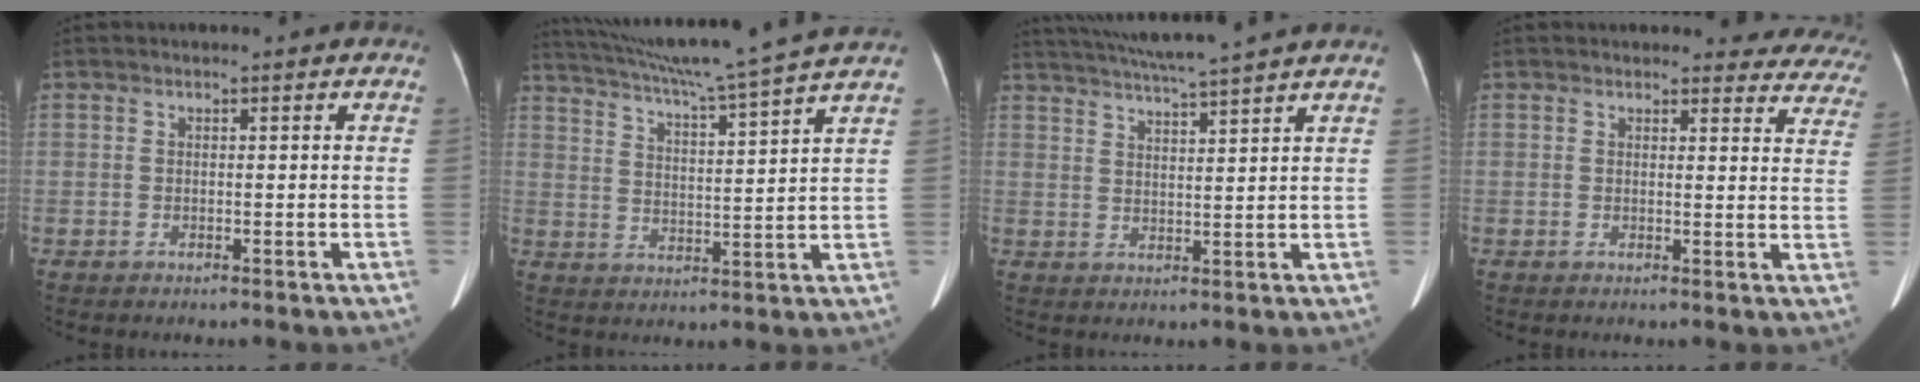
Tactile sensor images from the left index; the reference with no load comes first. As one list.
[{"total": 16.4, "force": [14.3, -2.6, 7.6], "torque": [-0.137, -0.019, 0.208]}, {"total": 10.5, "force": [9.3, -1.7, 4.6], "torque": [-0.083, 0.009, 0.141]}, {"total": 12.1, "force": [11.5, 3.5, 0.9], "torque": [0.045, -0.050, 0.081]}]